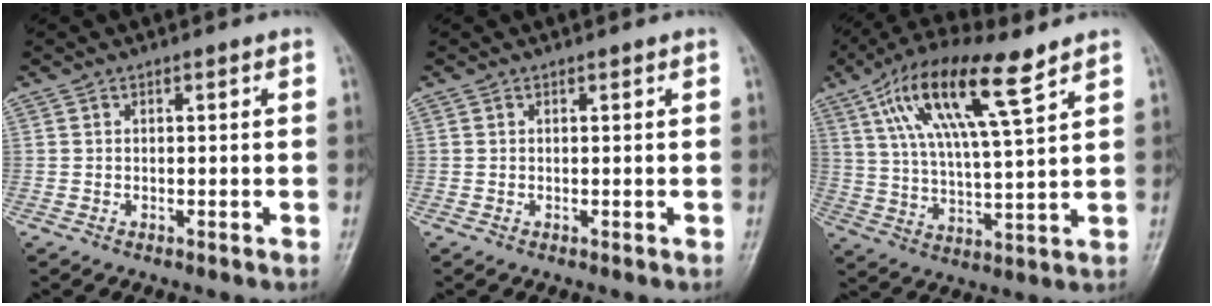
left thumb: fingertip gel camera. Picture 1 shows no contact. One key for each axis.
{"total": 0.0}
{"total": 16.3, "fx": 8.5, "fy": 4.0, "fz": 13.3, "tx": -0.247, "ty": -0.014, "tz": 0.158}